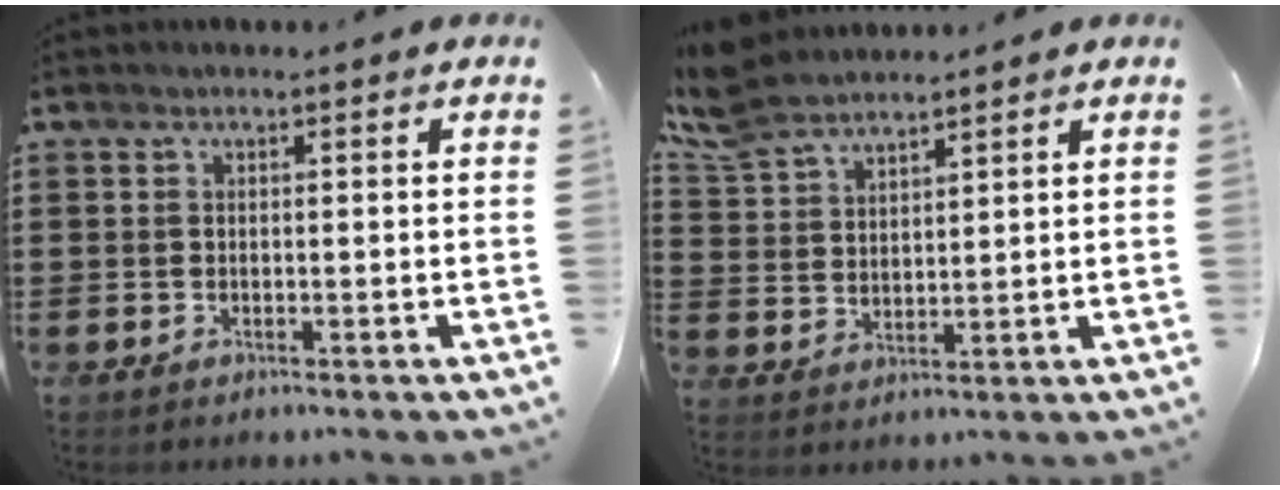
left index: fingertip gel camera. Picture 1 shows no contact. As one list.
[{"total": 6.6, "force": [5.8, 2.0, 2.3], "torque": [-0.068, -0.011, 0.108]}]